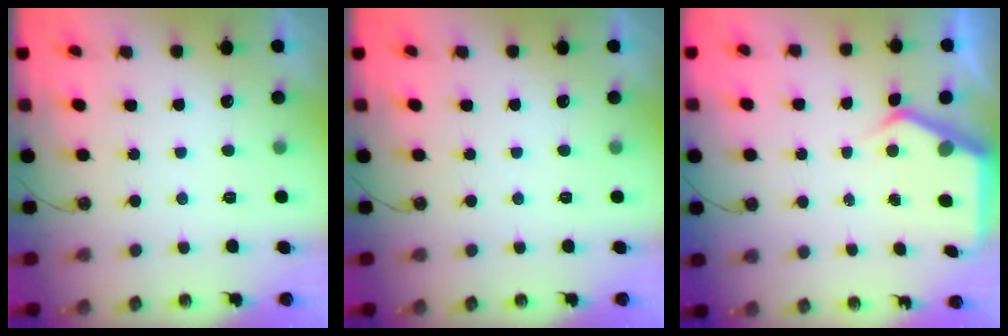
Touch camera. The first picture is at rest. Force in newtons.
{"total": 0.0}
{"total": 4.9, "press": 4.9, "slide": 0.3}